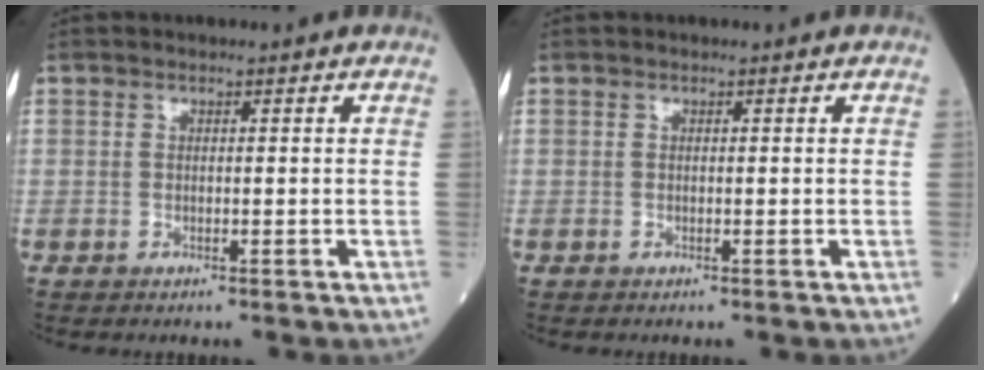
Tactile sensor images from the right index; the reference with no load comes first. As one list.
[{"total": 0.0}]